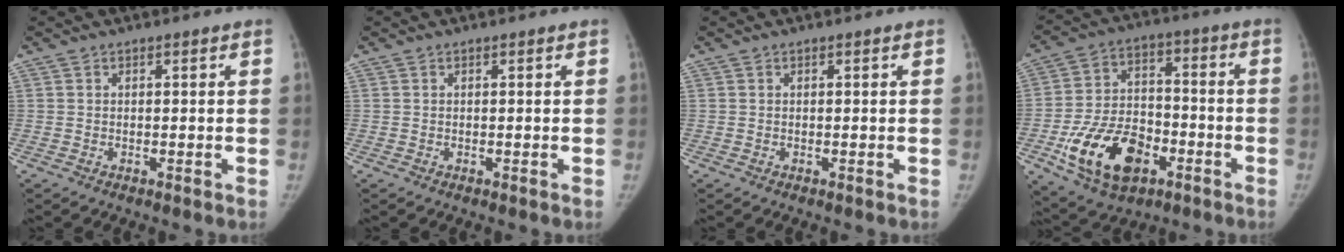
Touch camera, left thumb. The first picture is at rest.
{"total": 0.0}
{"total": 0.0}
{"total": 17.9, "force": [-7.4, 11.3, 11.8], "torque": [-0.181, 0.036, -0.119]}